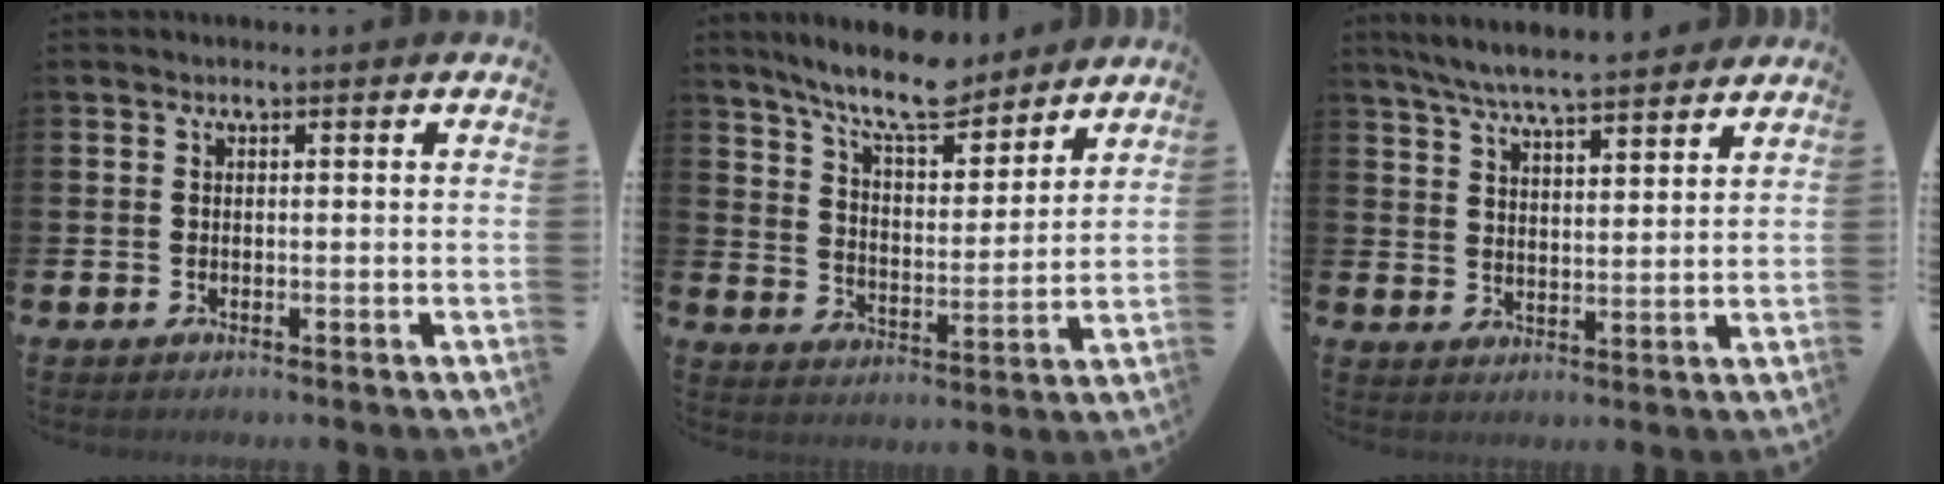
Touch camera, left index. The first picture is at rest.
{"total": 10.3, "force": [9.3, 2.0, 4.0], "torque": [-0.096, -0.051, 0.165]}
{"total": 6.7, "force": [6.4, 0.4, 1.9], "torque": [-0.060, -0.030, 0.114]}